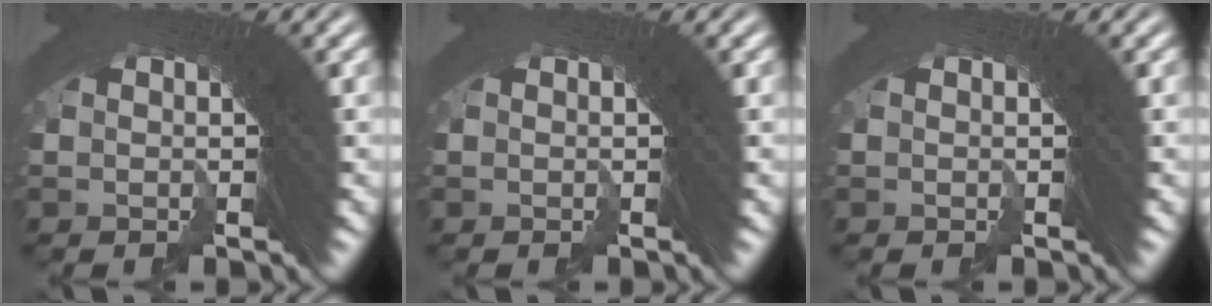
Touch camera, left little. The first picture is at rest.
{"total": 0.0}
{"total": 0.0}